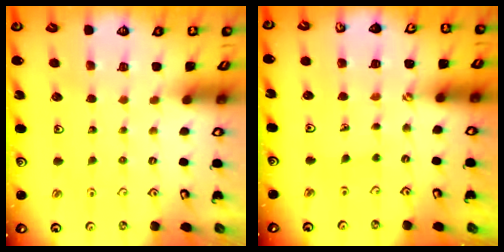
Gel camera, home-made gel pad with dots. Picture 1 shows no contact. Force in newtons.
{"total": 2.2, "press": 1.4, "slide": 1.6}